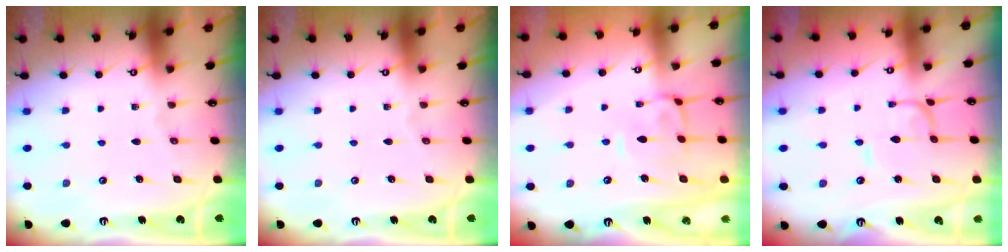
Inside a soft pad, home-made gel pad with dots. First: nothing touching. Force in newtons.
{"total": 0.0}
{"total": 1.4, "press": 1.1, "slide": 0.9}
{"total": 1.8, "press": 1.8, "slide": 0.1}